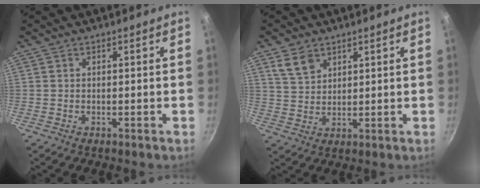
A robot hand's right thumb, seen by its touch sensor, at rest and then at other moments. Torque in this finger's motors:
{"motor_torque": [0.04, 0.27, 0.12, 0.00, 0.06]}